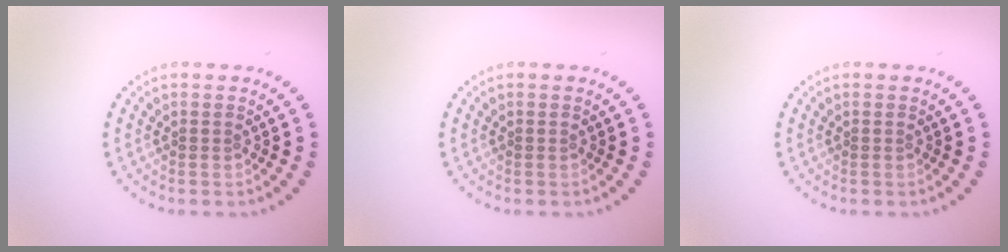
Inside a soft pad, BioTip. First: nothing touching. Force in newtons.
{"total": 0.0}
{"total": 0.0}